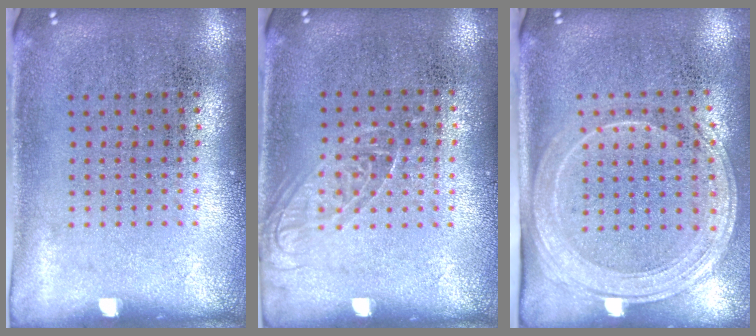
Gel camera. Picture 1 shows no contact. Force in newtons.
{"total": 1.1, "press": 0.9, "slide": 0.5}
{"total": 2.1, "press": 1.8, "slide": 1.0}